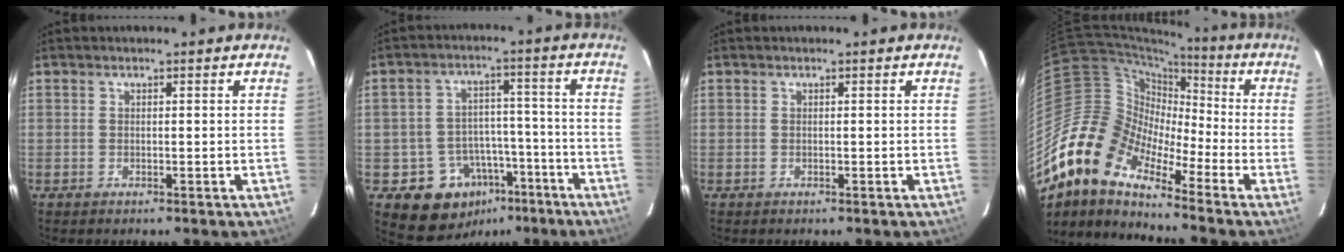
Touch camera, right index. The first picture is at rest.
{"total": 12.1, "force": [-6.7, 9.4, 3.6], "torque": [-0.078, 0.039, -0.075]}
{"total": 0.0}
{"total": 15.6, "force": [-10.6, 7.2, 8.9], "torque": [-0.144, -0.003, -0.226]}